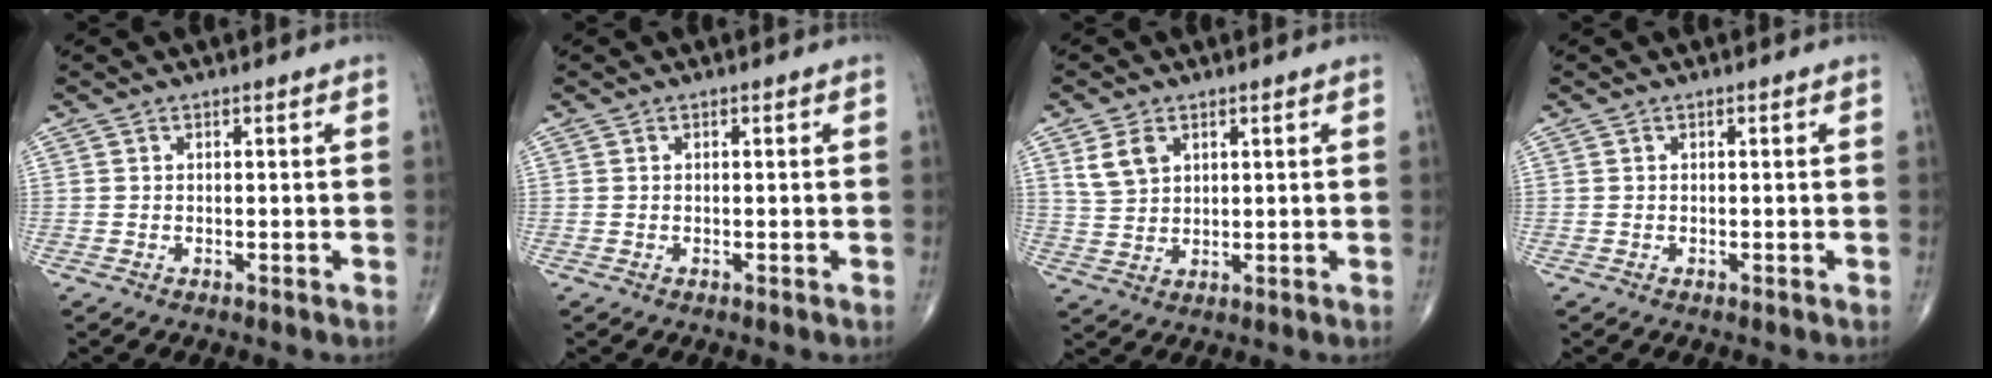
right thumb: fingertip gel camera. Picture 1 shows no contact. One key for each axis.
{"total": 0.0}
{"total": 5.2, "fx": 2.4, "fy": 3.5, "fz": 2.9, "tx": -0.050, "ty": -0.007, "tz": 0.054}
{"total": 0.0}